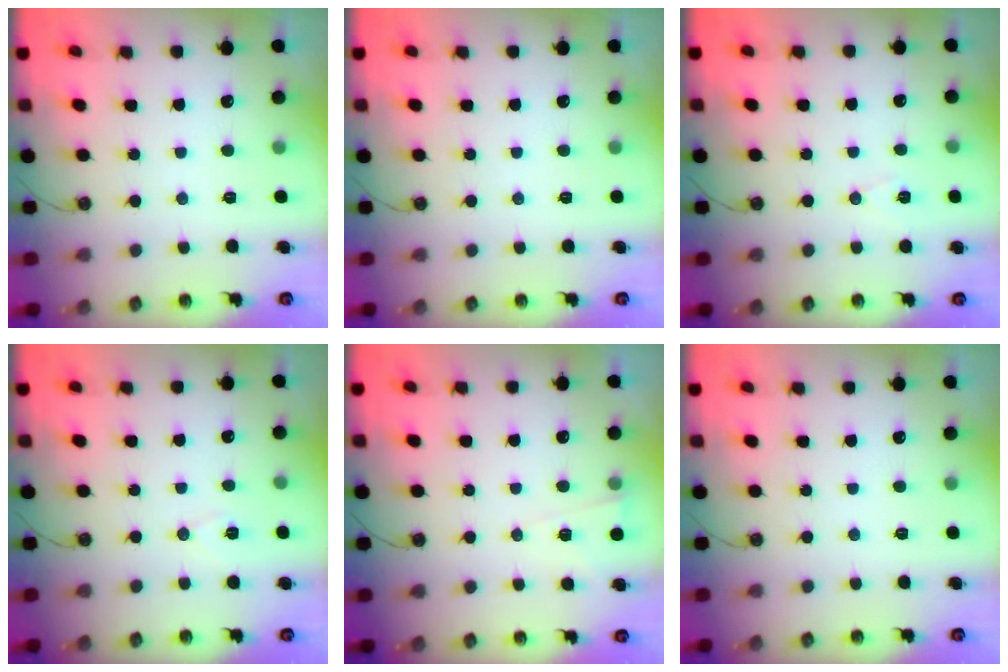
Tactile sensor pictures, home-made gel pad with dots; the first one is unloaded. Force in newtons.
{"total": 0.0}
{"total": 6.2, "press": 4.1, "slide": 4.6}
{"total": 7.0, "press": 5.3, "slide": 4.5}
{"total": 5.2, "press": 5.2, "slide": 0.2}
{"total": 0.0}